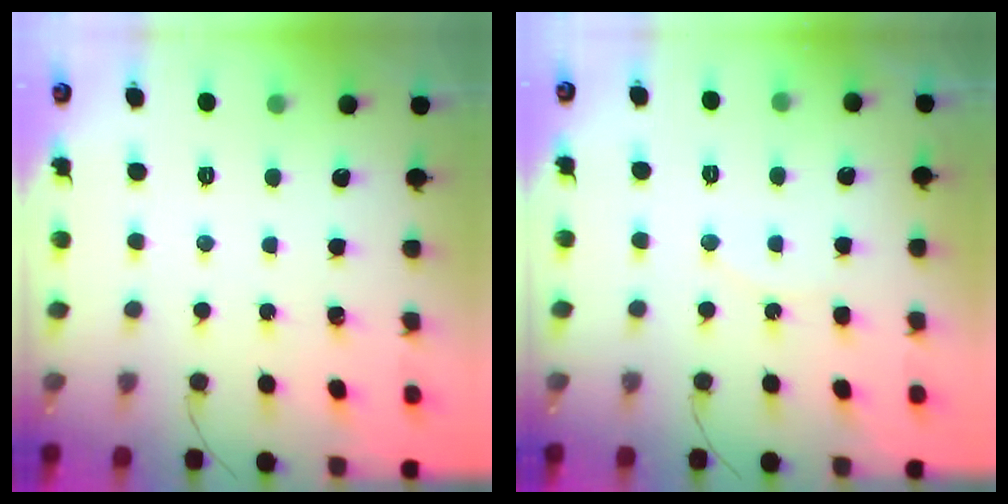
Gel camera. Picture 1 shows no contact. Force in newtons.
{"total": 5.1, "press": 4.7, "slide": 2.2}